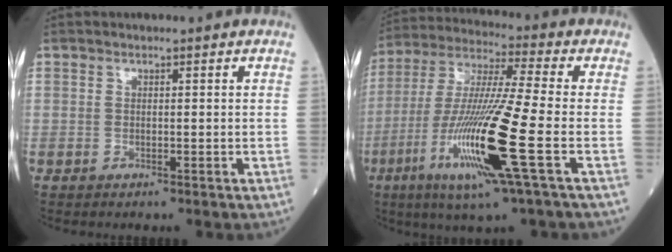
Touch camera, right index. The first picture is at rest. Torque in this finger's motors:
{"motor_torque": [1.68, -0.46, 1.05, 0.21]}